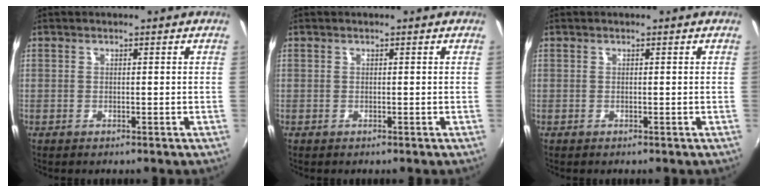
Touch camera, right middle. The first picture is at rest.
{"total": 0.0}
{"total": 0.0}